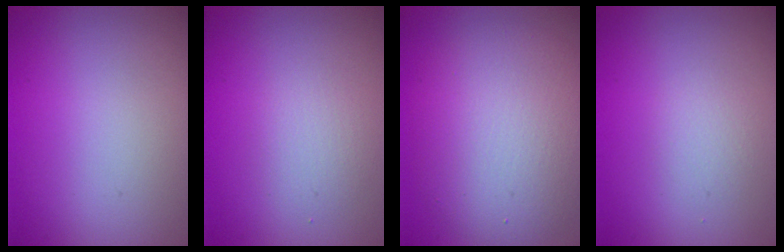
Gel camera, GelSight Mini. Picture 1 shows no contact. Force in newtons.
{"total": 1.7, "press": 1.7, "slide": 0.1}
{"total": 7.5, "press": 7.4, "slide": 0.9}
{"total": 1.1, "press": 1.1, "slide": 0.0}